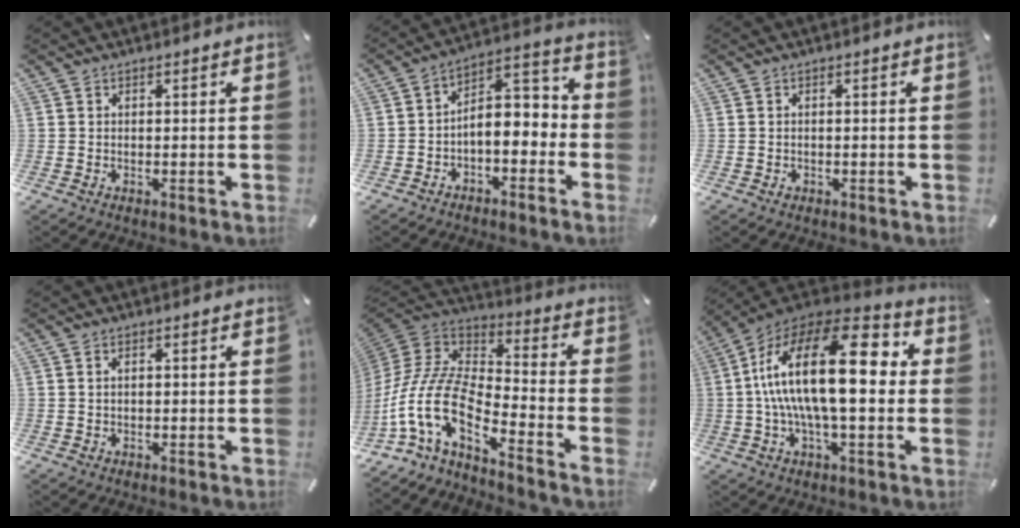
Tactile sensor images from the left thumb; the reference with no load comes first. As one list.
[{"total": 6.4, "force": [-2.2, 4.7, 3.8], "torque": [-0.050, -0.001, -0.041]}, {"total": 0.7, "force": [-0.2, 0.5, 0.3], "torque": [-0.007, 0.002, -0.006]}, {"total": 1.0, "force": [0.1, 0.5, 0.8], "torque": [-0.017, 0.003, 0.001]}, {"total": 16.2, "force": [-8.5, 7.4, 11.6], "torque": [-0.275, 0.002, -0.161]}, {"total": 24.4, "force": [2.2, 9.9, 22.1], "torque": [-0.427, -0.013, 0.026]}]